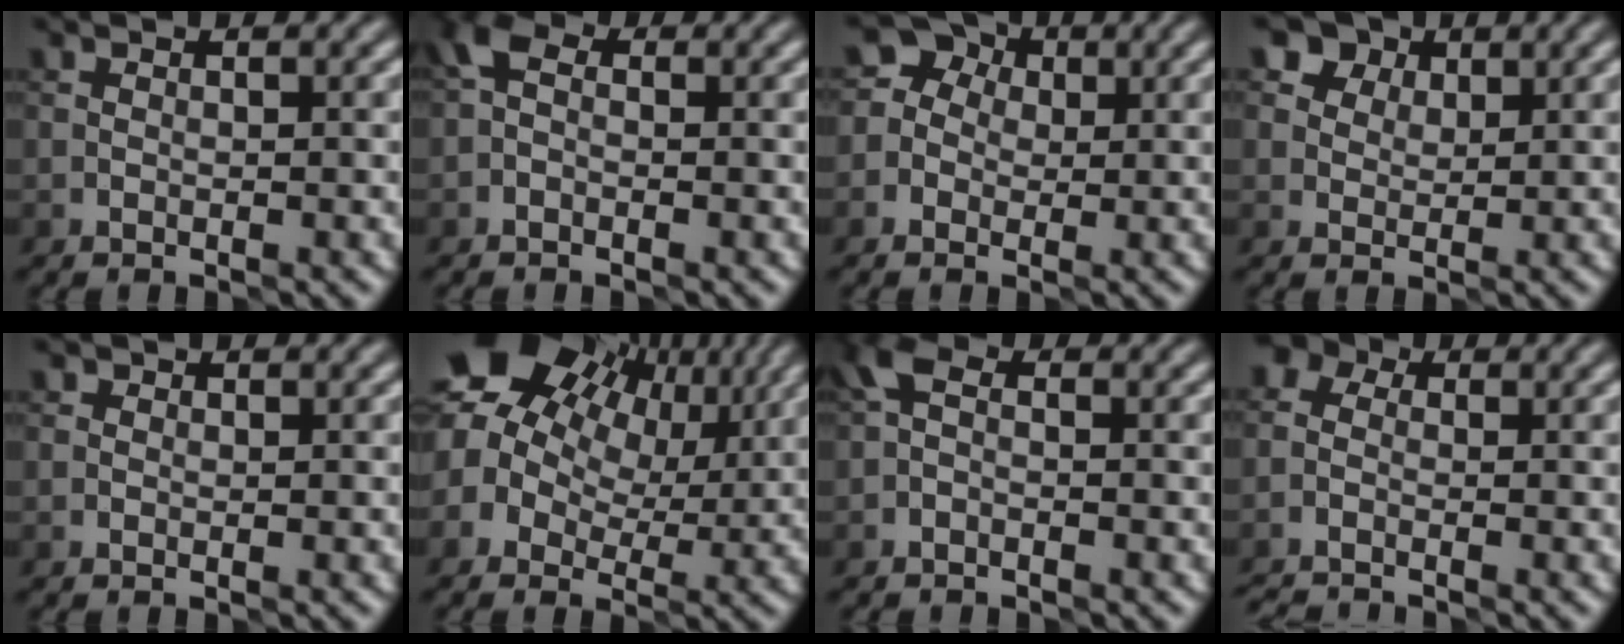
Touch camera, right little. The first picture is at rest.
{"total": 1.8, "force": [-0.3, 1.2, 1.3], "torque": [-0.027, 0.010, -0.015]}
{"total": 4.9, "force": [1.1, 4.3, 2.0], "torque": [0.002, 0.025, -0.018]}
{"total": 4.8, "force": [3.1, 3.2, 1.7], "torque": [-0.030, 0.005, 0.038]}
{"total": 0.5, "force": [0.3, 0.4, 0.2], "torque": [0.000, -0.003, -0.005]}
{"total": 12.3, "force": [5.6, 8.2, 7.3], "torque": [-0.133, 0.034, 0.093]}
{"total": 1.5, "force": [-0.4, 0.9, 1.2], "torque": [-0.024, 0.007, -0.015]}
{"total": 3.1, "force": [-2.2, 1.8, 1.1], "torque": [-0.017, 0.000, -0.045]}